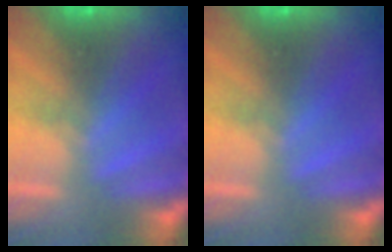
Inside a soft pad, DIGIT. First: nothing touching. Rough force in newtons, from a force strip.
{"total": 0.0}